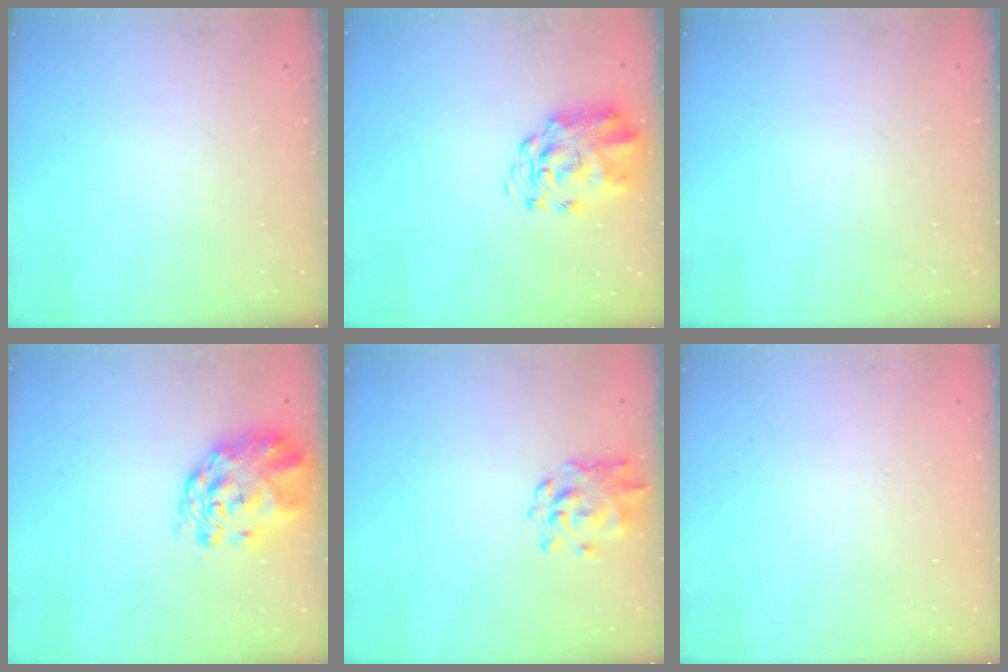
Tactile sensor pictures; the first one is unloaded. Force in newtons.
{"total": 3.6, "press": 3.4, "slide": 1.2}
{"total": 0.0}
{"total": 3.2, "press": 3.0, "slide": 1.1}
{"total": 1.2, "press": 1.2, "slide": 0.1}
{"total": 1.9, "press": 1.9, "slide": 0.2}